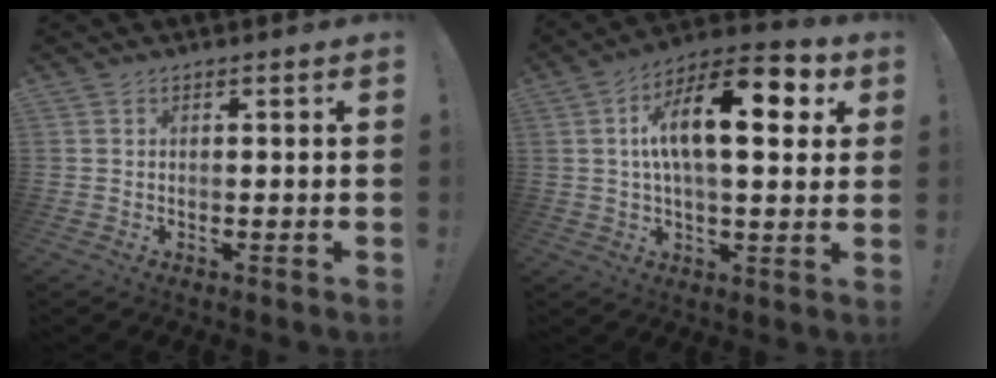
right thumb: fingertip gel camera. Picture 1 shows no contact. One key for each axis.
{"total": 18.7, "fx": 5.3, "fy": 7.4, "fz": 16.3, "tx": -0.263, "ty": -0.009, "tz": 0.075}